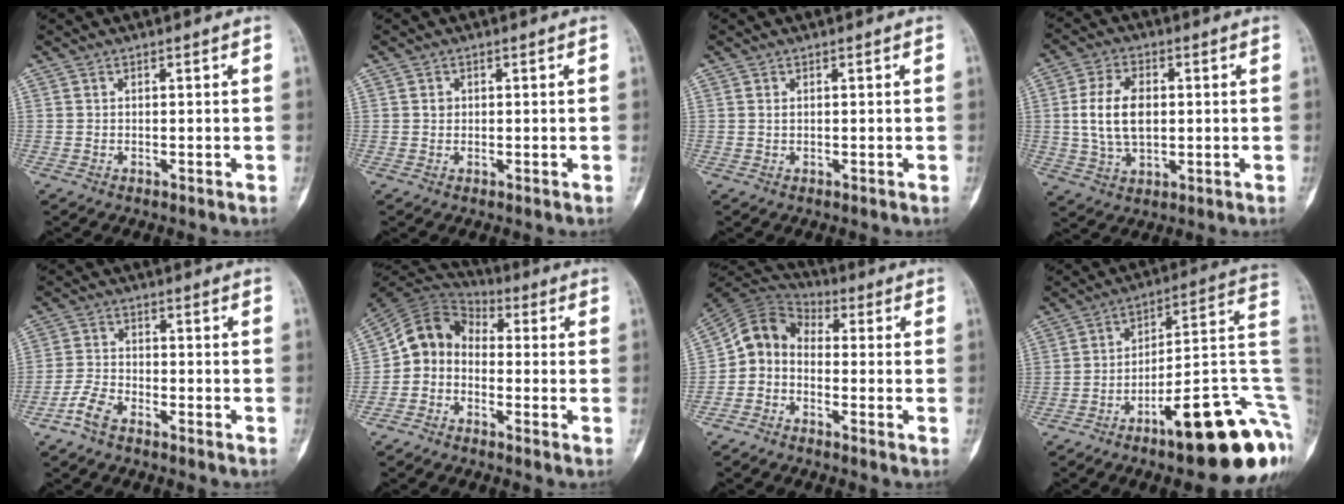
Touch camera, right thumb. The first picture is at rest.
{"total": 1.1, "force": [0.3, 1.0, 0.5], "torque": [0.002, 0.002, 0.003]}
{"total": 0.6, "force": [0.2, 0.3, 0.4], "torque": [-0.007, 0.003, 0.005]}
{"total": 10.6, "force": [0.9, 6.5, 8.3], "torque": [-0.152, 0.002, 0.022]}
{"total": 4.7, "force": [-3.4, 1.8, 2.6], "torque": [-0.055, 0.020, -0.073]}
{"total": 8.8, "force": [-1.9, 7.1, 4.8], "torque": [-0.074, 0.047, -0.058]}
{"total": 7.9, "force": [-1.8, 6.0, 4.8], "torque": [-0.077, 0.043, -0.058]}
{"total": 22.2, "force": [-8.7, 5.9, 19.6], "torque": [-0.189, 0.074, -0.119]}